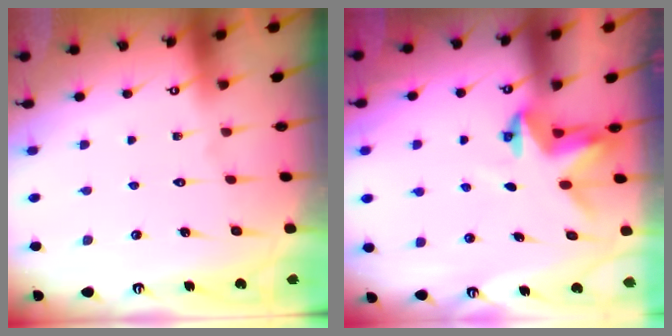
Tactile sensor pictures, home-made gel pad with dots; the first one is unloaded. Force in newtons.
{"total": 3.4, "press": 3.4, "slide": 0.2}